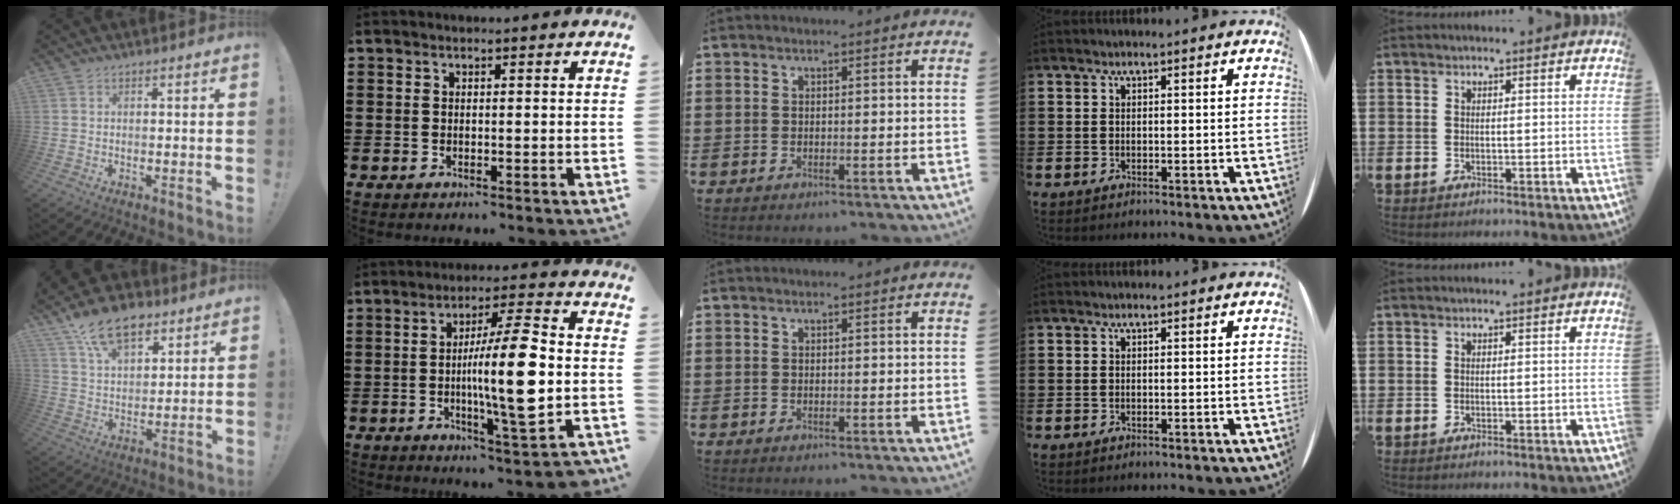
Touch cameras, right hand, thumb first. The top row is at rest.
{"thumb": {"total": 13.8, "force": [9.3, 7.6, 6.7], "torque": [-0.110, -0.057, 0.173]}, "index": {"total": 13.0, "force": [-1.5, 1.8, 12.8], "torque": [-0.207, -0.012, -0.037]}}